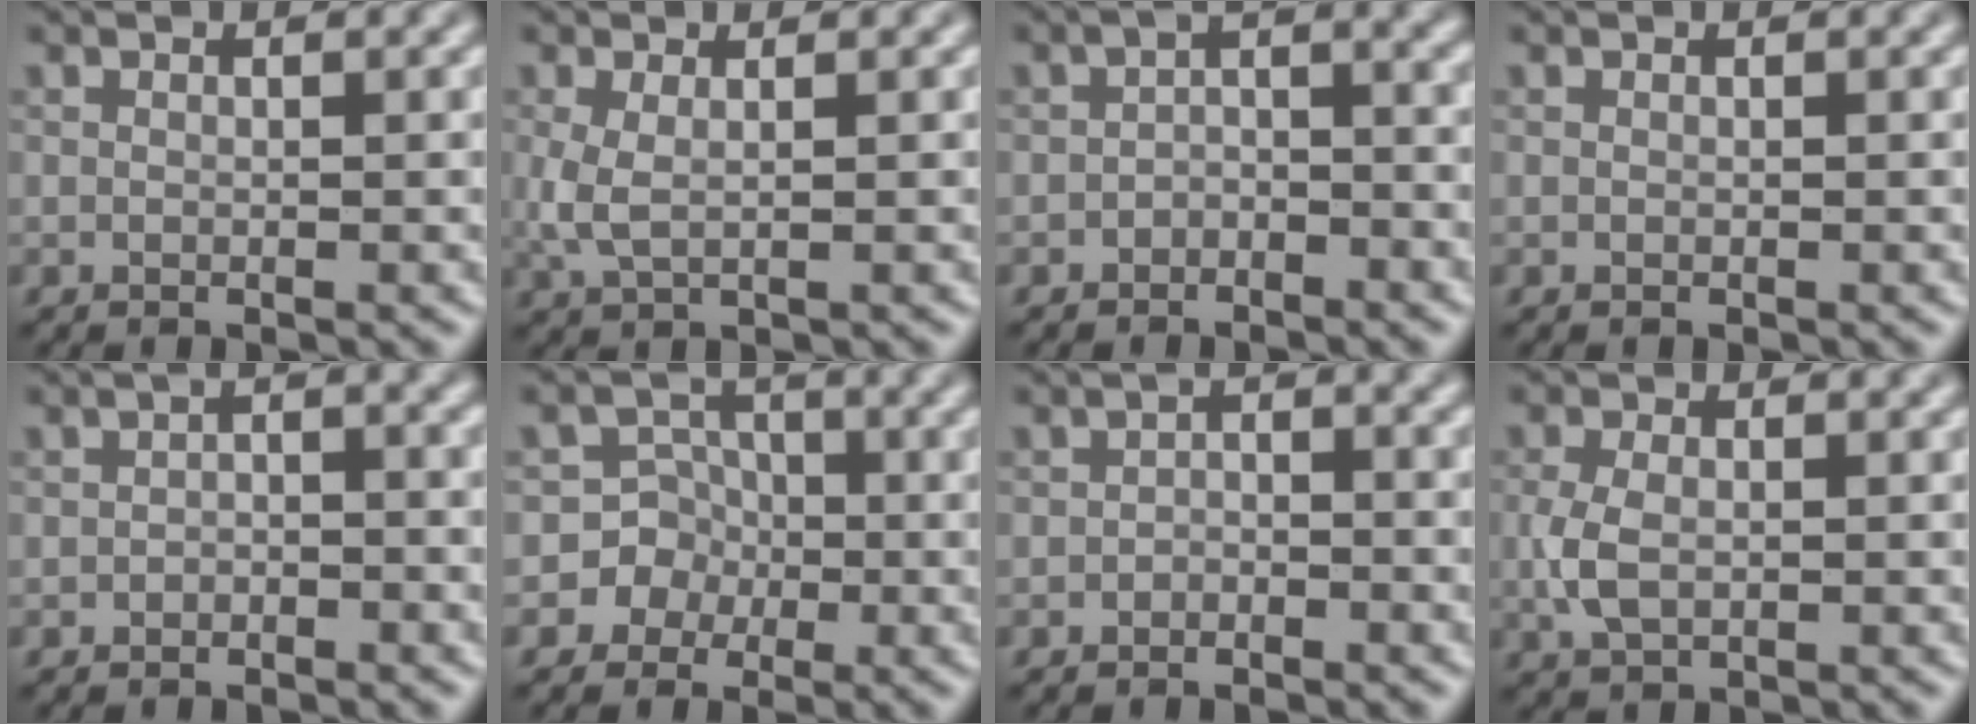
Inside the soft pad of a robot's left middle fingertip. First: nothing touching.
{"total": 2.1, "force": [0.2, 1.0, 1.9], "torque": [-0.051, 0.000, 0.005]}
{"total": 2.0, "force": [-1.1, 1.1, 1.3], "torque": [-0.023, 0.008, -0.025]}
{"total": 0.0}
{"total": 1.5, "force": [-0.6, 0.8, 1.1], "torque": [-0.021, 0.005, -0.013]}
{"total": 5.4, "force": [-2.0, 5.1, -0.1], "torque": [0.031, 0.018, -0.052]}
{"total": 1.3, "force": [-0.7, 0.8, 0.7], "torque": [-0.014, 0.005, -0.016]}
{"total": 2.7, "force": [-0.2, 1.8, 2.0], "torque": [-0.053, -0.003, -0.003]}